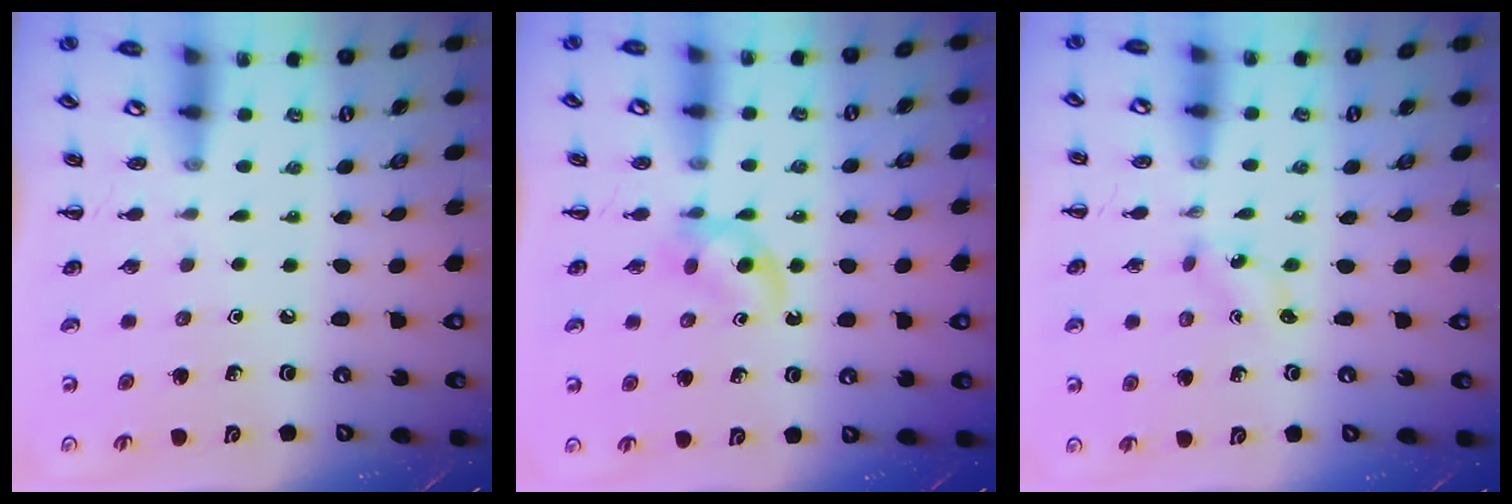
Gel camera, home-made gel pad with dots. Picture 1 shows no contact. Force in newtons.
{"total": 3.9, "press": 3.5, "slide": 1.7}
{"total": 0.0}